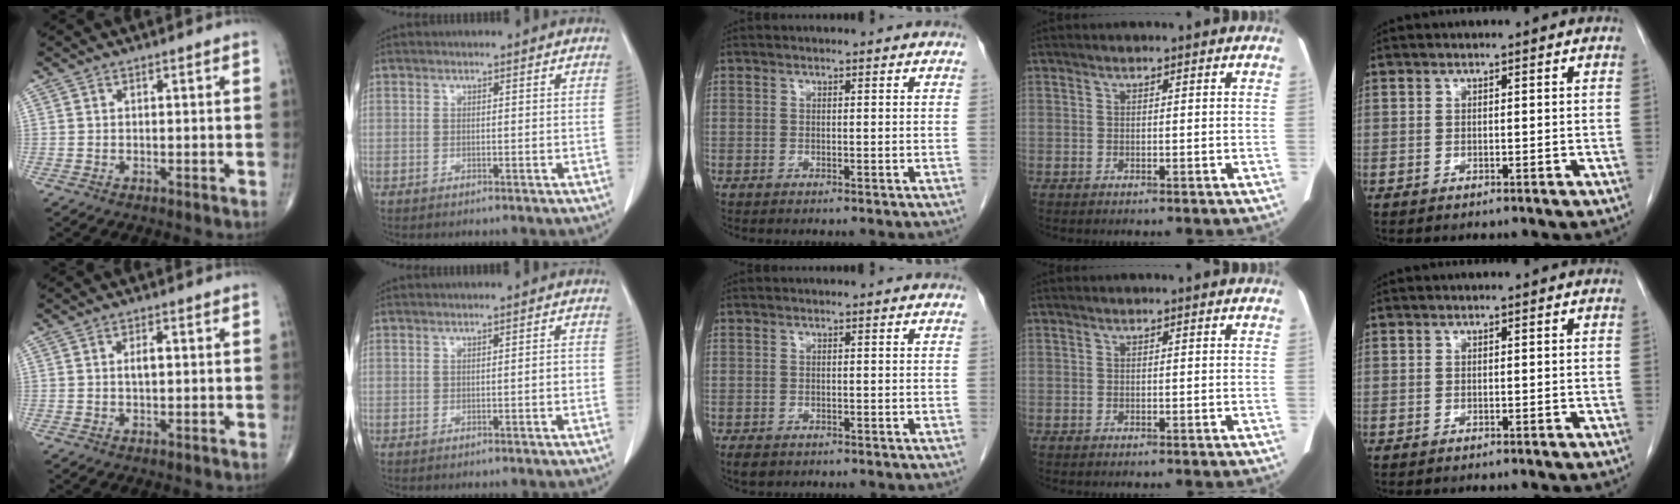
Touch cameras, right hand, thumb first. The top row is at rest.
{"thumb": {"total": 2.3, "force": [0.2, 1.0, 2.0], "torque": [-0.034, 0.002, 0.003]}, "index": {"total": 1.2, "force": [-0.3, 0.1, 1.1], "torque": [-0.016, 0.002, -0.001]}, "middle": {"total": 2.8, "force": [-2.0, 1.6, 1.2], "torque": [-0.022, -0.004, -0.024]}}